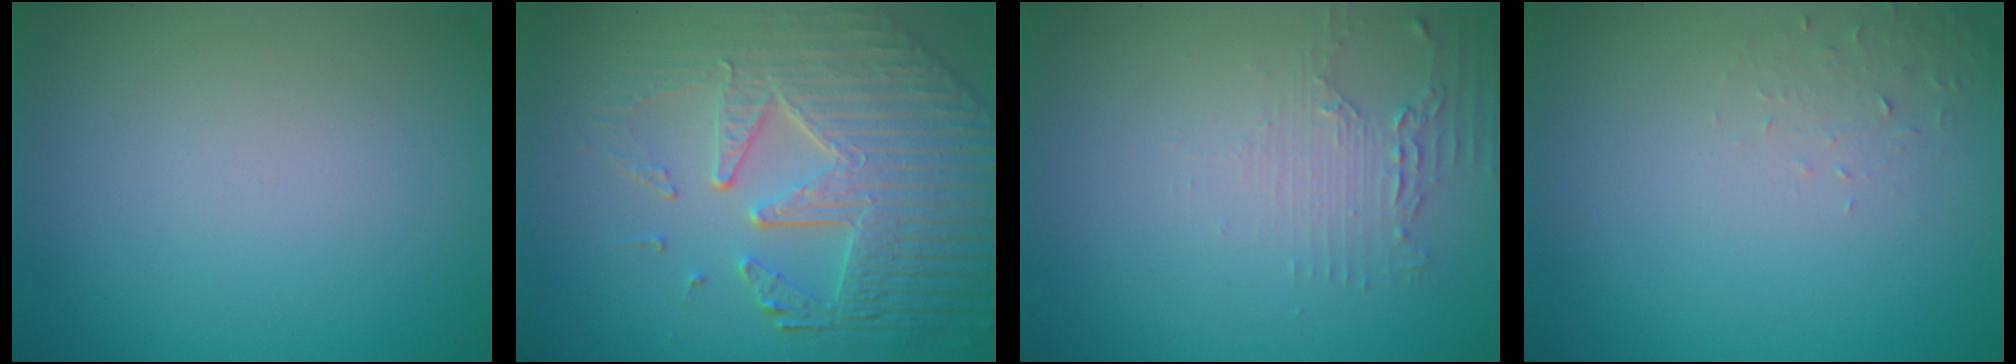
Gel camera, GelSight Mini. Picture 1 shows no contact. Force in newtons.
{"total": 8.8, "press": 6.1, "slide": 6.4}
{"total": 2.2, "press": 1.7, "slide": 1.4}
{"total": 1.2, "press": 1.2, "slide": 0.1}